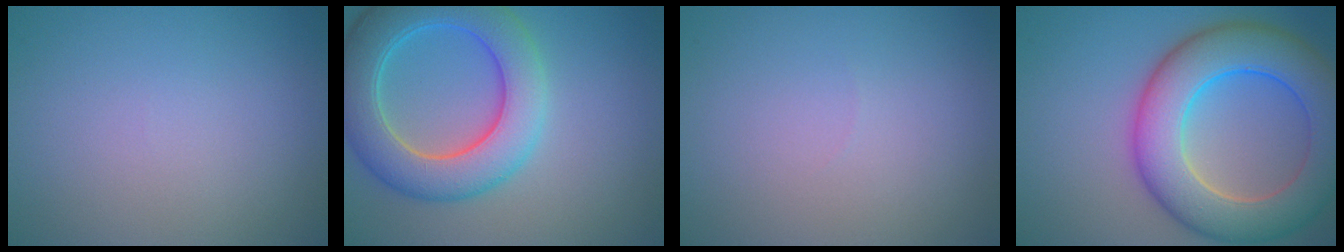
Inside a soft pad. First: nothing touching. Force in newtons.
{"total": 7.9, "press": 7.9, "slide": 0.3}
{"total": 0.0}
{"total": 10.1, "press": 10.1, "slide": 0.3}